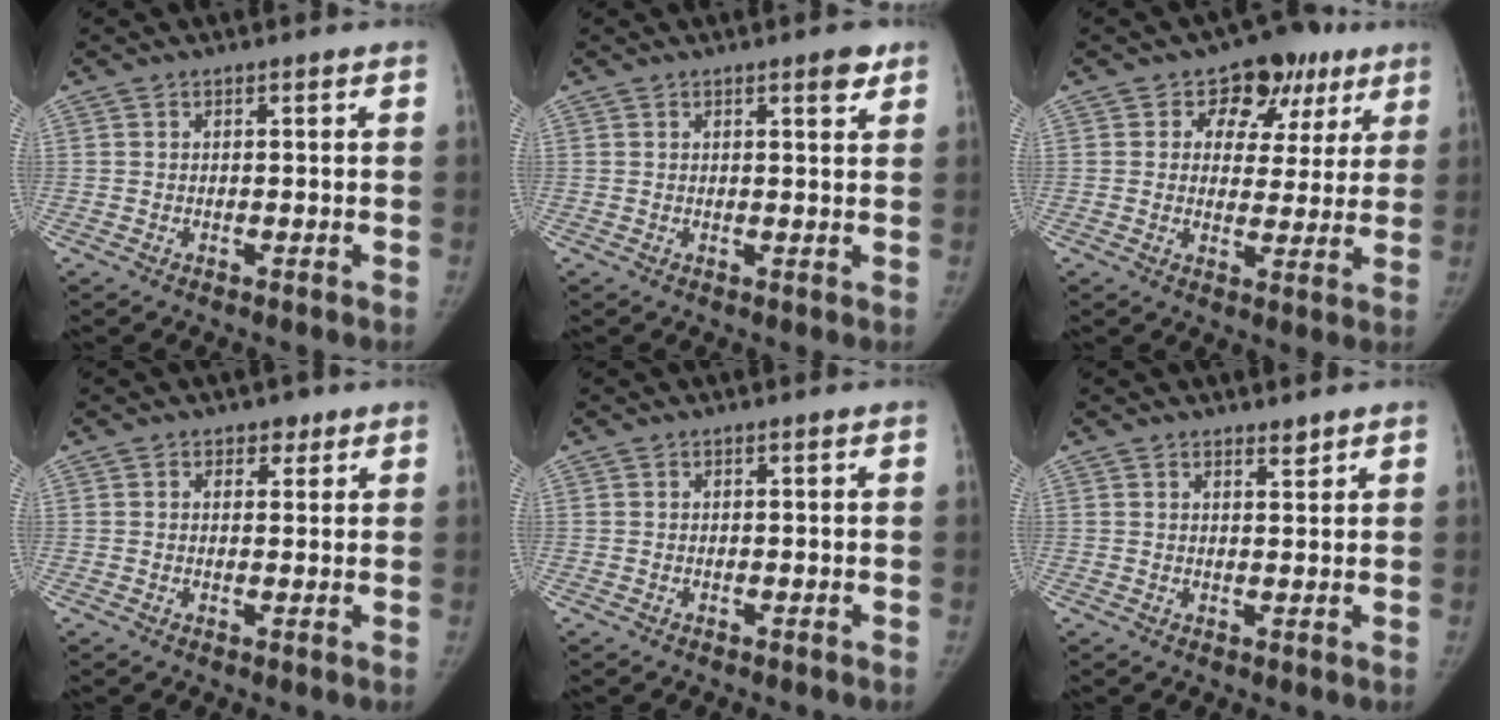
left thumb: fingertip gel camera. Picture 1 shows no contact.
{"total": 2.8, "force": [1.8, 0.9, 2.0], "torque": [-0.018, -0.009, 0.022]}
{"total": 11.3, "force": [5.6, 8.5, 4.9], "torque": [0.000, -0.007, 0.073]}
{"total": 2.4, "force": [1.4, 1.8, 0.9], "torque": [0.008, -0.005, 0.016]}
{"total": 0.0}
{"total": 1.5, "force": [1.3, 0.4, 0.6], "torque": [-0.002, -0.012, 0.022]}